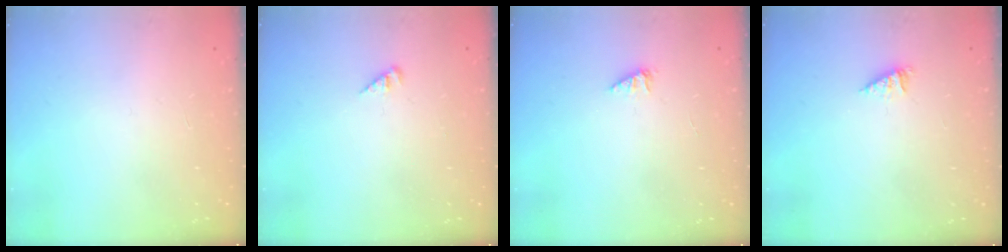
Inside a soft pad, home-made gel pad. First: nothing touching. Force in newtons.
{"total": 3.0, "press": 2.9, "slide": 0.3}
{"total": 1.4, "press": 1.4, "slide": 0.3}
{"total": 1.4, "press": 1.4, "slide": 0.2}